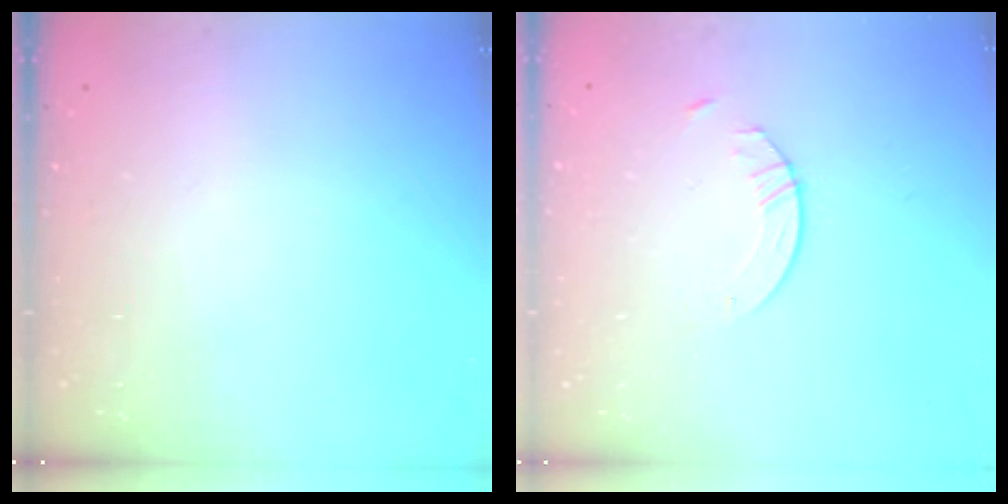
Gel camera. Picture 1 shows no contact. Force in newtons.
{"total": 2.9, "press": 2.9, "slide": 0.3}